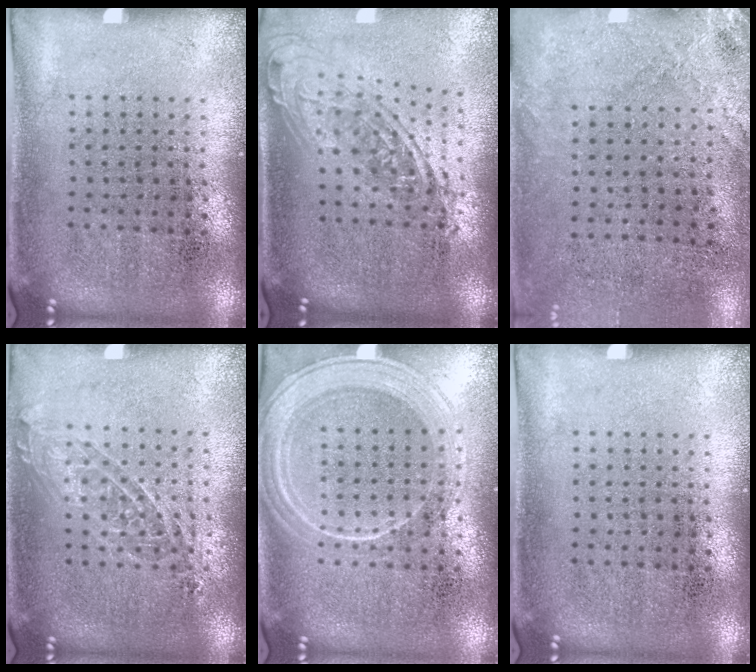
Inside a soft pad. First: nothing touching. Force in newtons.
{"total": 1.9, "press": 1.4, "slide": 1.2}
{"total": 2.4, "press": 2.0, "slide": 1.3}
{"total": 1.3, "press": 1.1, "slide": 0.5}
{"total": 1.8, "press": 1.8, "slide": 0.4}
{"total": 0.0}